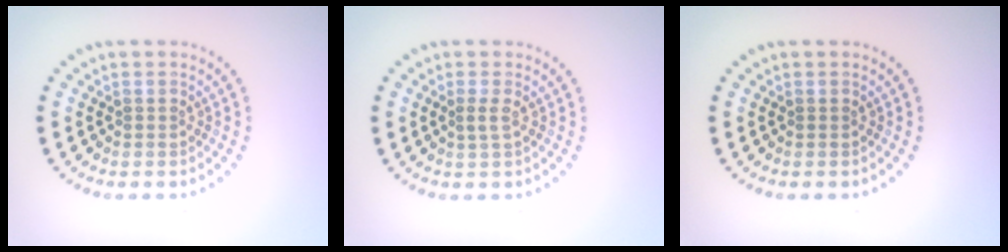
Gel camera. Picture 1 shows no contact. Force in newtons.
{"total": 0.9, "press": 0.8, "slide": 0.3}
{"total": 0.0}